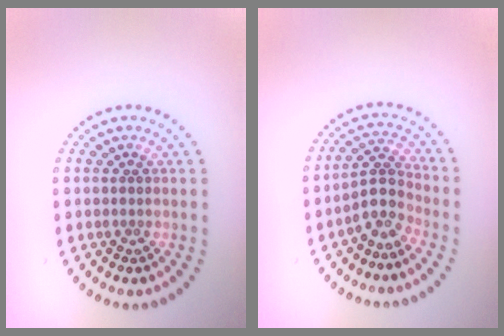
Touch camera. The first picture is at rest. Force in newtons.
{"total": 3.0, "press": 2.3, "slide": 2.0}